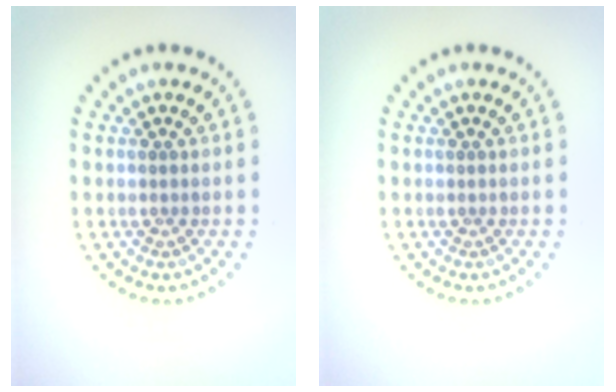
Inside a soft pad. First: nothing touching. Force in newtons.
{"total": 0.0}